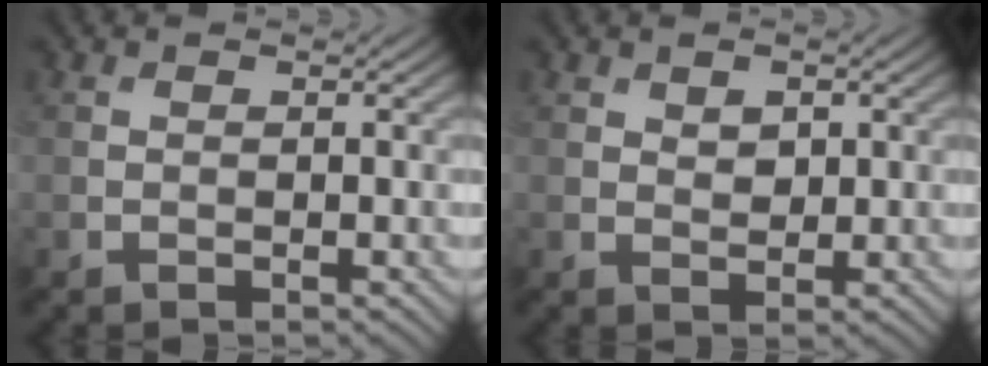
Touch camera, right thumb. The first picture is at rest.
{"total": 1.8, "force": [0.8, 1.1, 1.1], "torque": [-0.020, -0.002, 0.018]}